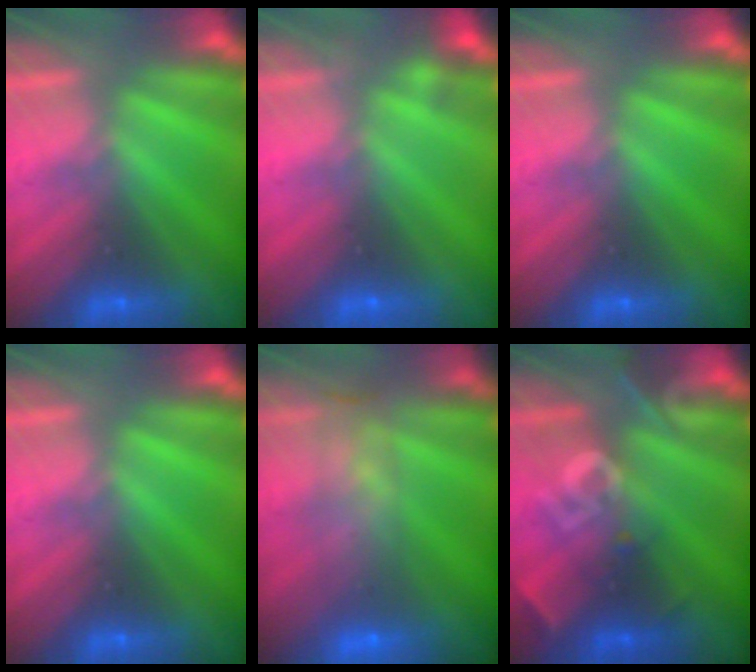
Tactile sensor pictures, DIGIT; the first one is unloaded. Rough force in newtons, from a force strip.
{"total": 2.1}
{"total": 0.0}
{"total": 0.0}
{"total": 6.6}
{"total": 2.5}